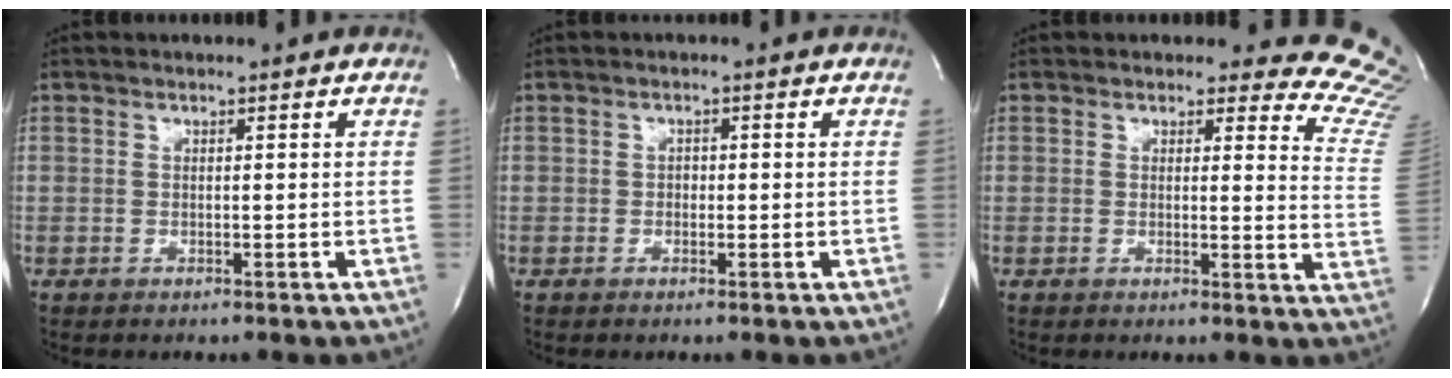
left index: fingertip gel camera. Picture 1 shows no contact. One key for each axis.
{"total": 1.1, "fx": -0.2, "fy": 0.9, "fz": 0.7, "tx": -0.007, "ty": 0.004, "tz": -0.004}
{"total": 12.5, "fx": 12.1, "fy": 3.2, "fz": 1.2, "tx": 0.037, "ty": -0.116, "tz": 0.073}